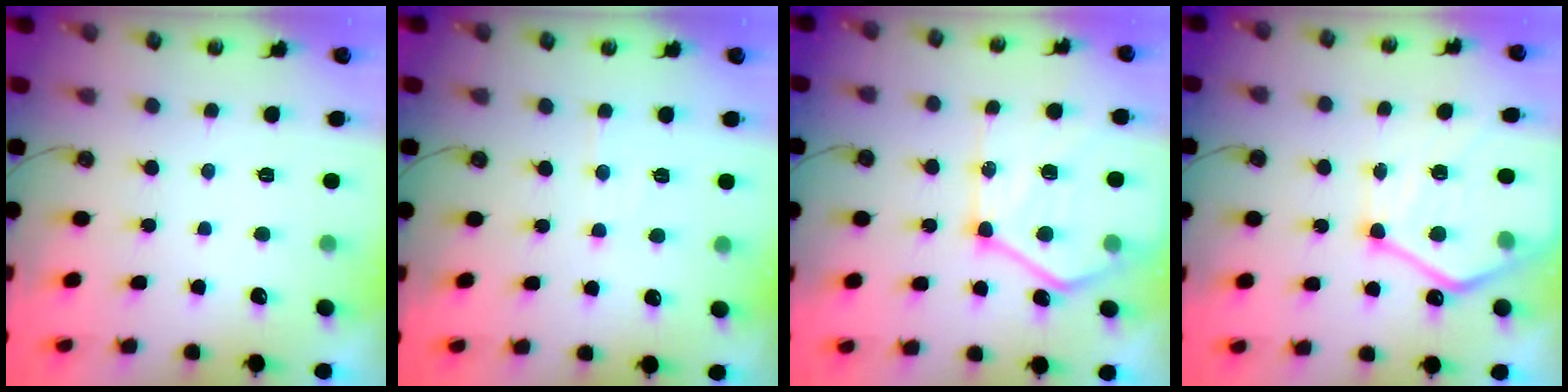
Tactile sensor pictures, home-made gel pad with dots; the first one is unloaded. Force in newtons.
{"total": 4.2, "press": 4.2, "slide": 0.6}
{"total": 19.2, "press": 19.1, "slide": 1.6}
{"total": 14.6, "press": 14.6, "slide": 0.6}